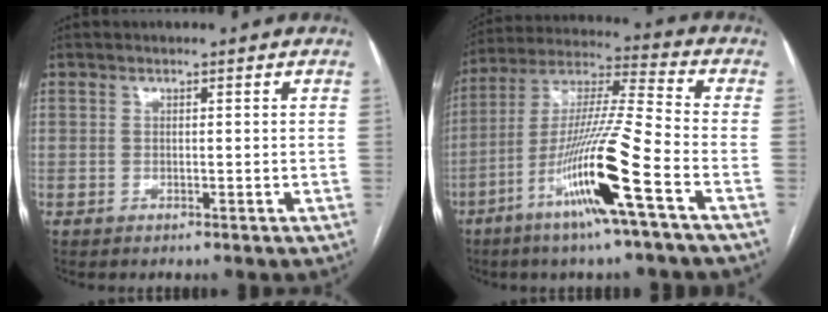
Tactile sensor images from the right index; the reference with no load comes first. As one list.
[{"total": 16.4, "force": [-7.2, -0.8, 14.7], "torque": [-0.290, -0.014, -0.136]}]